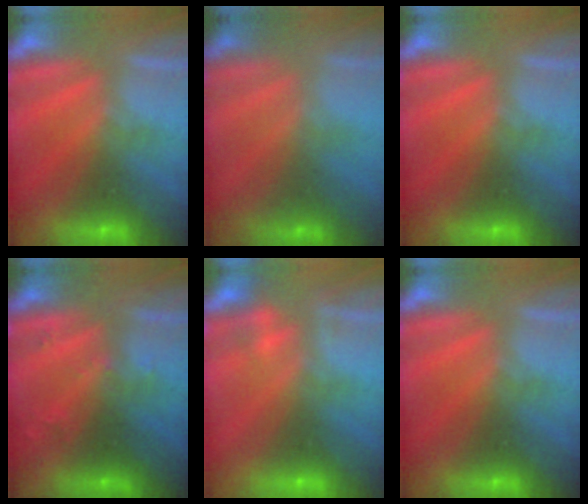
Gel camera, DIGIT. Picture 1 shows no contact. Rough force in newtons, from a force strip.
{"total": 1.6}
{"total": 0.0}
{"total": 2.4}
{"total": 2.2}
{"total": 0.0}